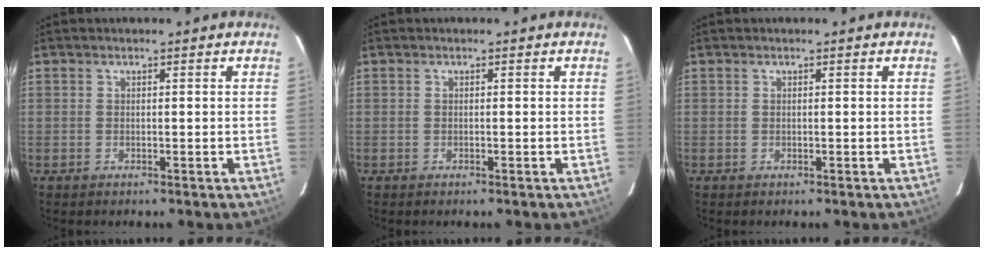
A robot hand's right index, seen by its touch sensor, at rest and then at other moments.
{"total": 0.0}
{"total": 0.0}